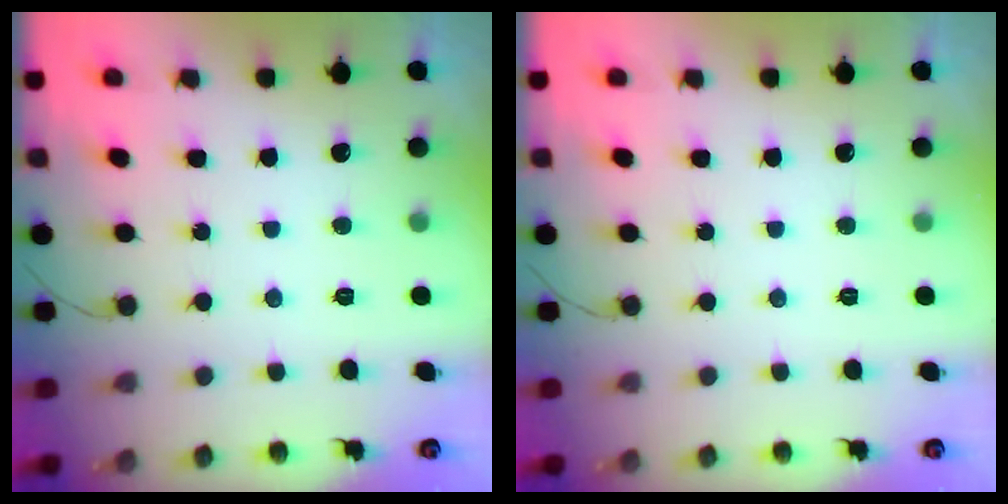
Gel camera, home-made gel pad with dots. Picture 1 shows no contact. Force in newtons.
{"total": 0.0}